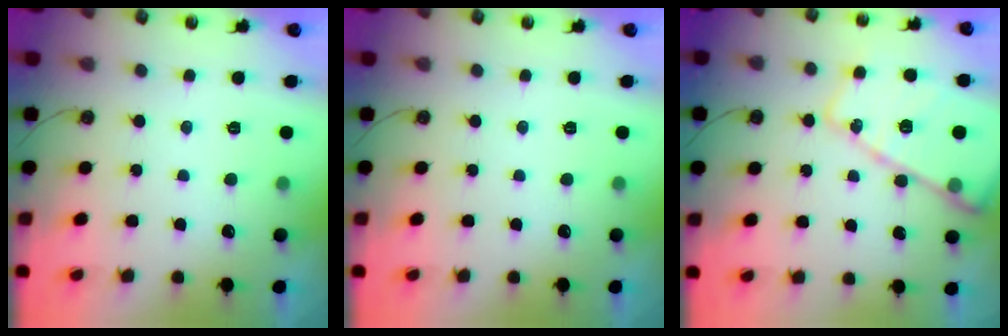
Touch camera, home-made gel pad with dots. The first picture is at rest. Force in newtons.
{"total": 0.0}
{"total": 17.1, "press": 17.0, "slide": 1.6}